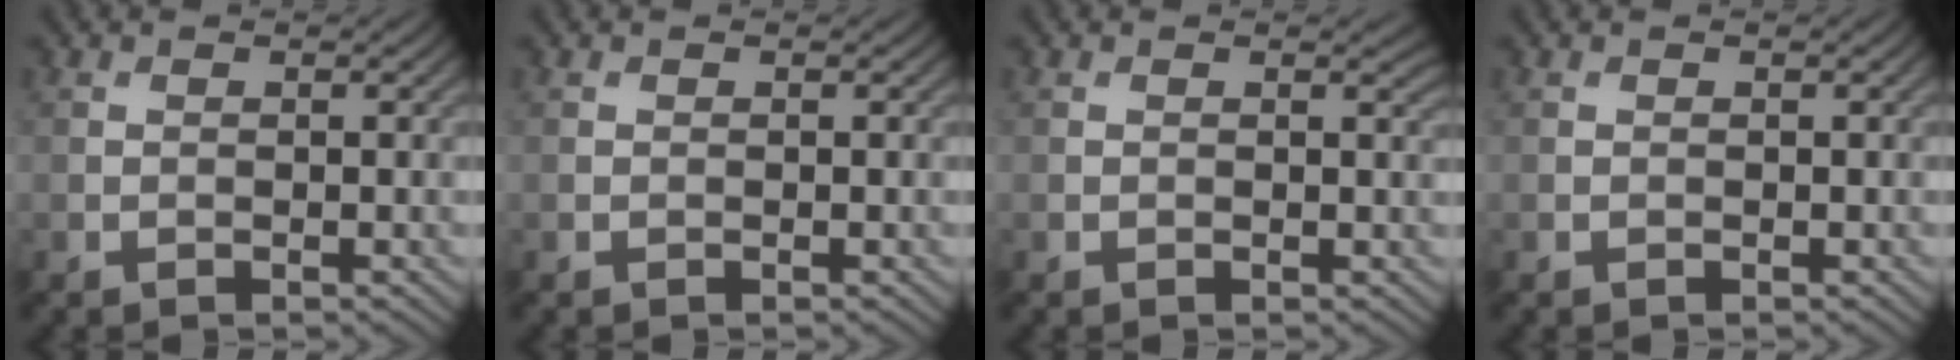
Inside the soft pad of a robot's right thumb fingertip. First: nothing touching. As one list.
[{"total": 0.0}, {"total": 0.5, "force": [0.3, 0.0, 0.4], "torque": [-0.004, -0.001, 0.004]}, {"total": 0.0}]